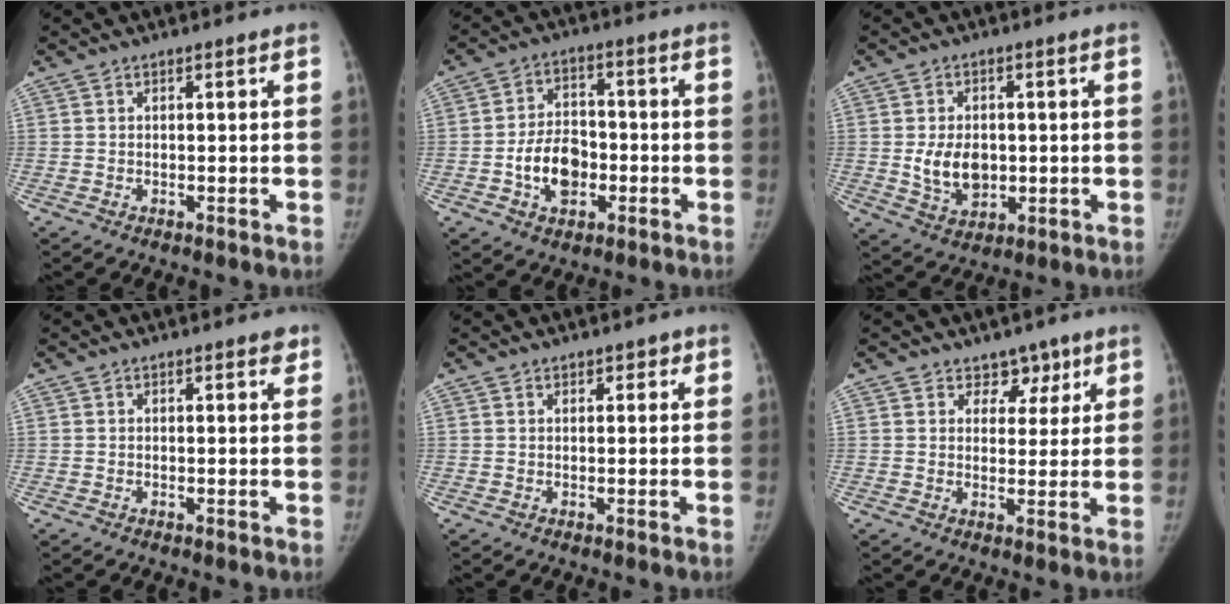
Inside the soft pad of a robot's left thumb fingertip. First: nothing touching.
{"total": 10.0, "force": [-2.6, 7.1, 6.6], "torque": [-0.085, 0.019, -0.045]}
{"total": 8.1, "force": [-0.2, 5.9, 5.6], "torque": [-0.076, -0.009, 0.008]}
{"total": 1.3, "force": [0.8, 0.6, 0.7], "torque": [0.001, -0.002, 0.007]}
{"total": 1.4, "force": [0.9, 1.0, 0.4], "torque": [0.012, -0.003, 0.008]}
{"total": 4.8, "force": [3.2, 3.4, 0.9], "torque": [0.025, -0.016, 0.046]}